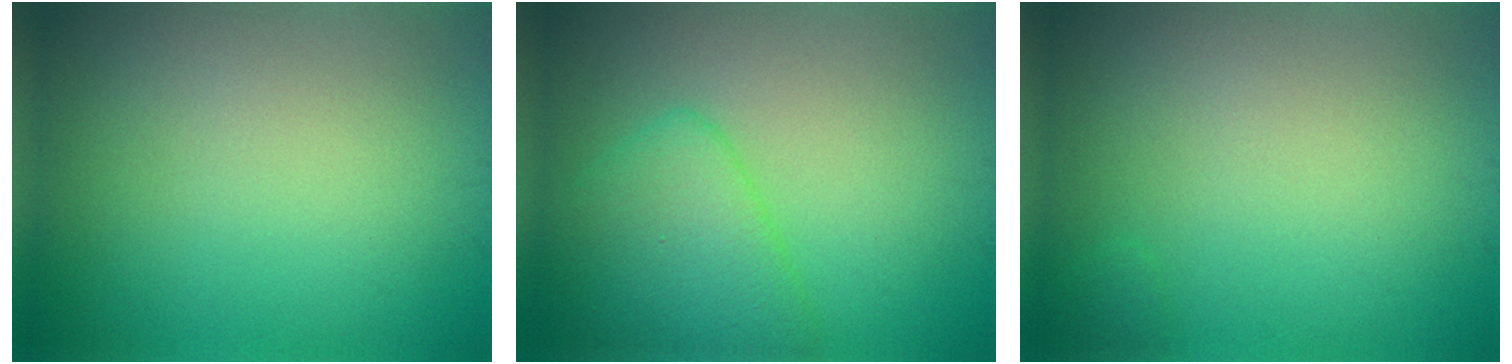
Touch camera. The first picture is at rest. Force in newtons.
{"total": 4.6, "press": 4.6, "slide": 0.3}
{"total": 0.9, "press": 0.9, "slide": 0.2}